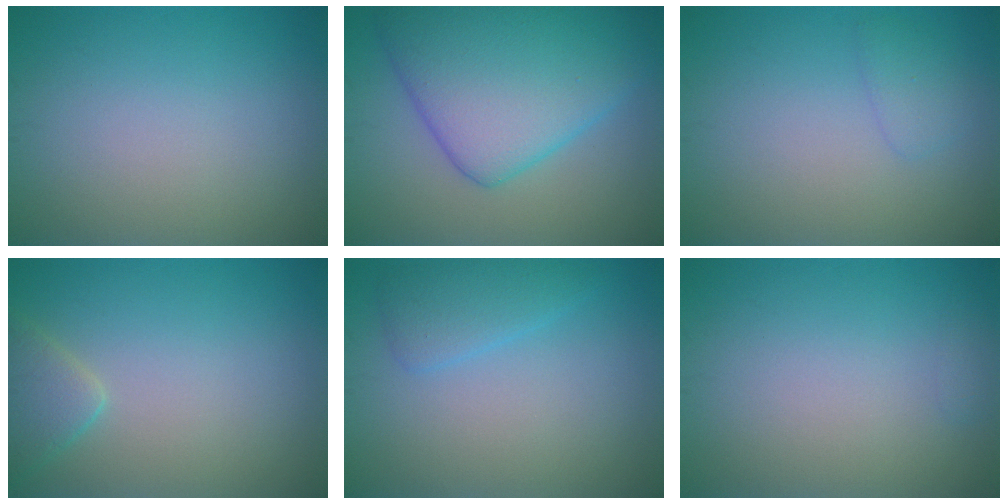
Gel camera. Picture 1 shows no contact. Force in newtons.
{"total": 9.8, "press": 9.8, "slide": 0.4}
{"total": 1.3, "press": 1.3, "slide": 0.0}
{"total": 2.6, "press": 2.6, "slide": 0.2}
{"total": 2.4, "press": 2.4, "slide": 0.2}
{"total": 0.6, "press": 0.6, "slide": 0.1}